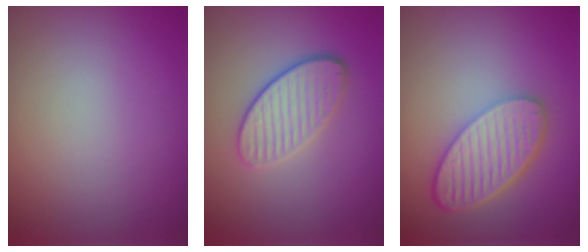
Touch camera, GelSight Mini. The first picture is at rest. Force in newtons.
{"total": 4.0, "press": 3.2, "slide": 2.4}
{"total": 5.9, "press": 4.5, "slide": 3.8}